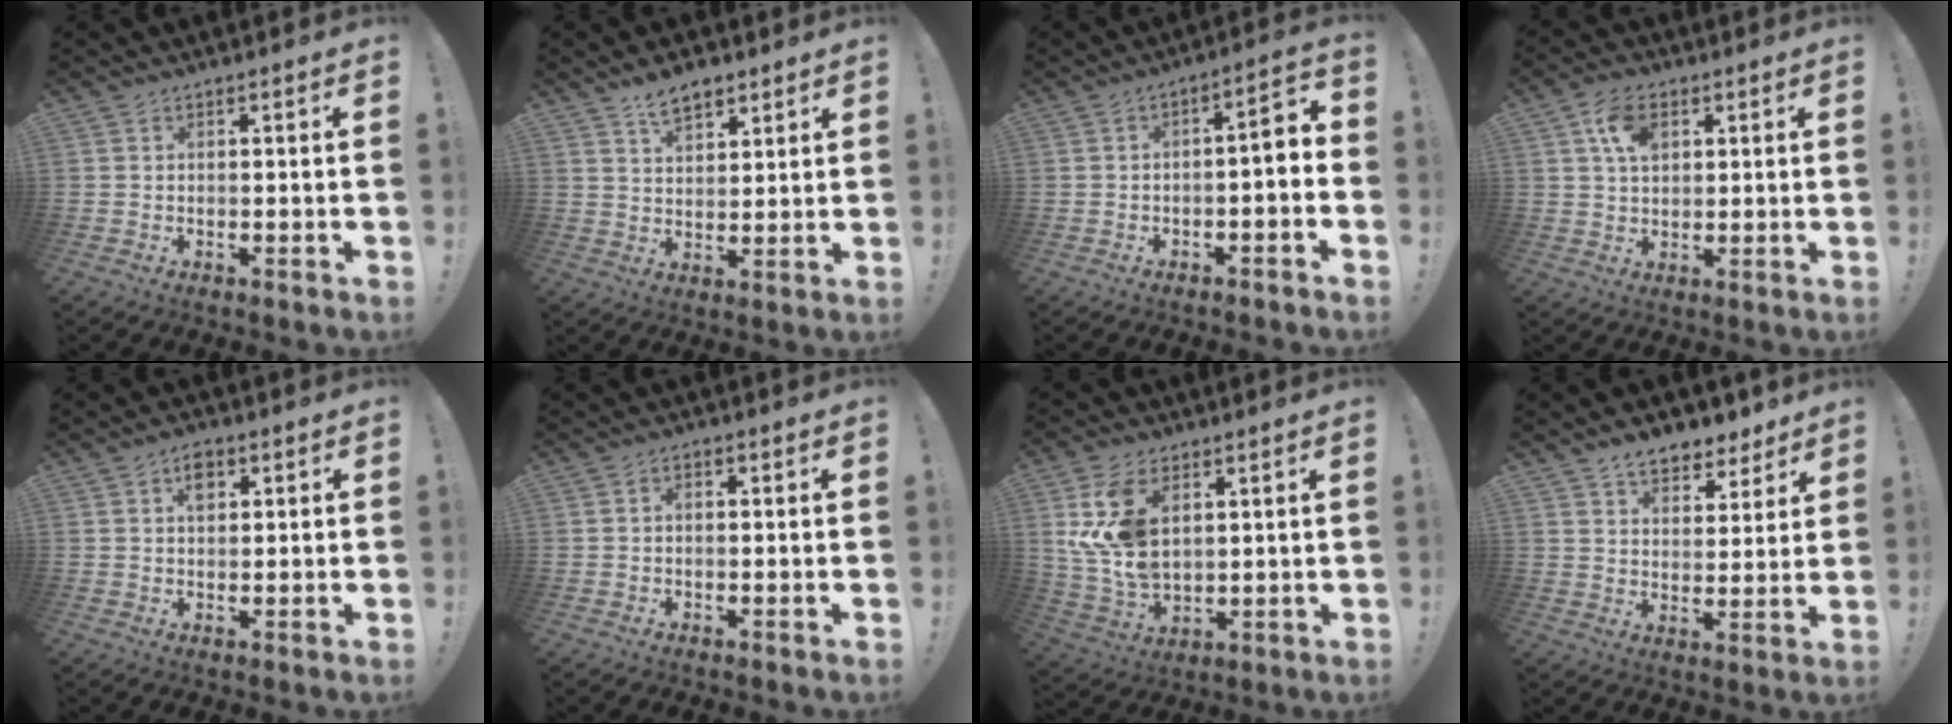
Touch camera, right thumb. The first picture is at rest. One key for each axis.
{"total": 6.8, "fx": 5.0, "fy": 3.2, "fz": 3.2, "tx": -0.050, "ty": -0.023, "tz": 0.090}
{"total": 4.2, "fx": -1.9, "fy": 0.5, "fz": 3.7, "tx": -0.048, "ty": -0.004, "tz": -0.038}
{"total": 8.2, "fx": 3.3, "fy": 5.5, "fz": 5.1, "tx": -0.080, "ty": -0.001, "tz": 0.061}
{"total": 4.4, "fx": 2.0, "fy": 2.7, "fz": 2.8, "tx": -0.028, "ty": -0.003, "tz": 0.030}
{"total": 1.3, "fx": -0.4, "fy": 0.9, "fz": 1.0, "tx": -0.019, "ty": 0.006, "tz": -0.008}
{"total": 13.9, "fx": 5.1, "fy": 8.7, "fz": 9.5, "tx": -0.199, "ty": -0.020, "tz": 0.097}
{"total": 8.3, "fx": 6.5, "fy": 4.3, "fz": 2.9, "tx": -0.042, "ty": -0.043, "tz": 0.121}